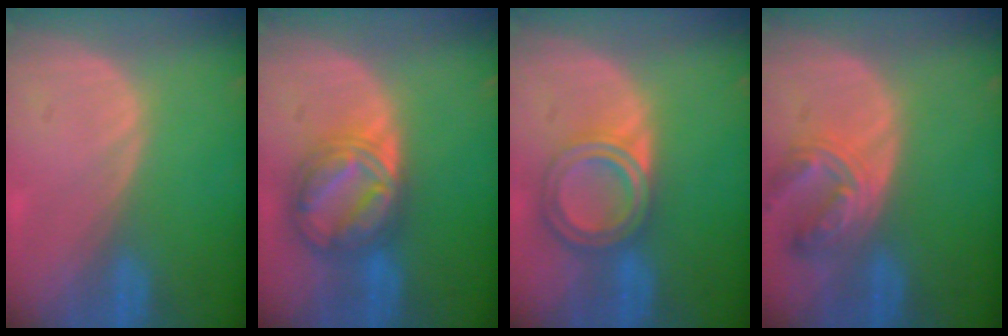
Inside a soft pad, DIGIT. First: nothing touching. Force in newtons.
{"total": 8.2, "press": 8.2, "slide": 0.6}
{"total": 6.8, "press": 6.0, "slide": 3.2}
{"total": 6.8, "press": 6.3, "slide": 2.5}